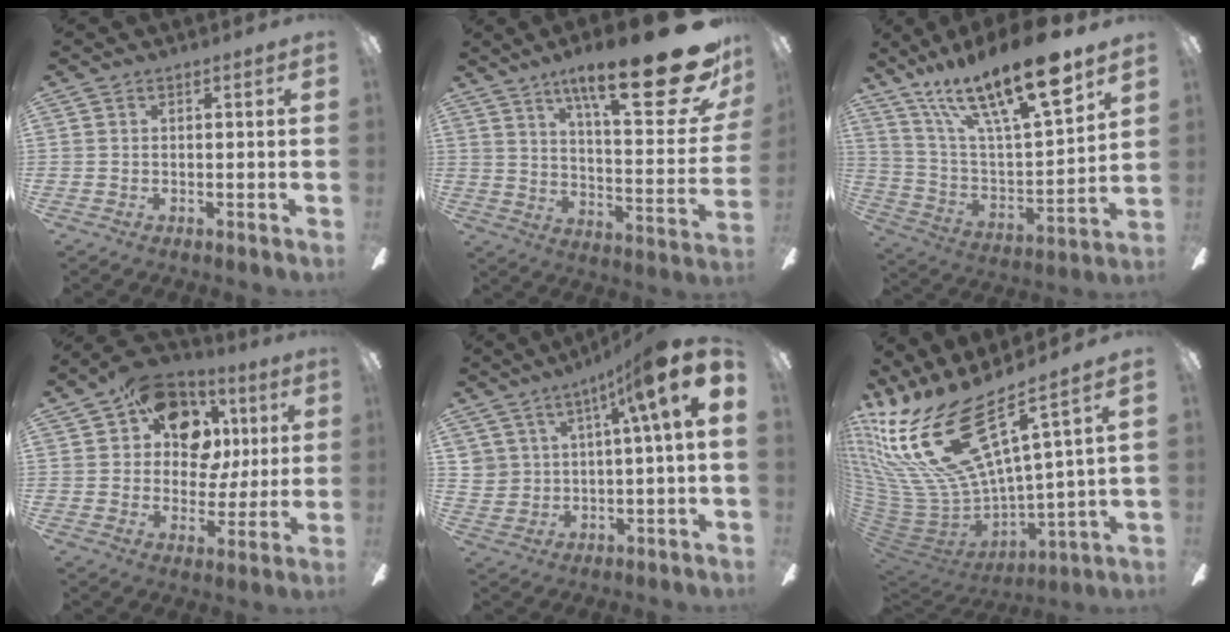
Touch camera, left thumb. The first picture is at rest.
{"total": 28.8, "force": [16.3, 7.3, 22.6], "torque": [-0.342, -0.100, 0.260]}
{"total": 23.0, "force": [16.0, 5.8, 15.5], "torque": [-0.279, -0.099, 0.263]}
{"total": 16.8, "force": [7.2, 12.2, 9.2], "torque": [-0.137, -0.019, 0.135]}
{"total": 12.3, "force": [6.4, 3.1, 10.1], "torque": [-0.168, -0.032, 0.102]}
{"total": 26.1, "force": [14.9, 9.7, 19.1], "torque": [-0.372, -0.129, 0.281]}